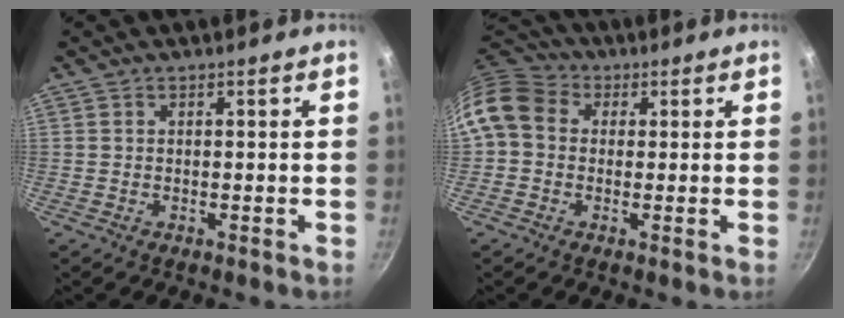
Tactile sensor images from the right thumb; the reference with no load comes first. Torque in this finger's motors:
{"motor_torque": [-0.40, 0.99, 0.91, -0.80, 0.22]}